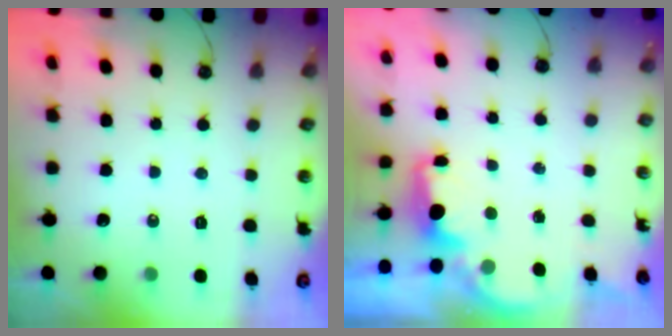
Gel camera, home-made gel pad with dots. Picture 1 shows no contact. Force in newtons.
{"total": 2.2, "press": 2.1, "slide": 0.8}